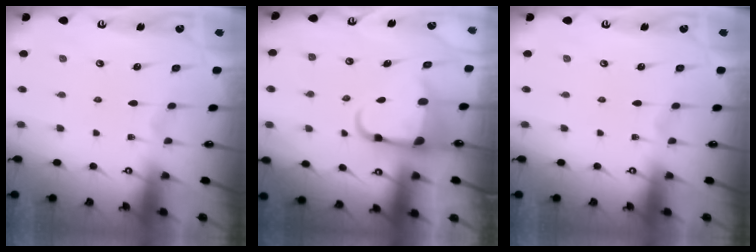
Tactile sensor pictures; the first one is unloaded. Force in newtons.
{"total": 5.4, "press": 5.2, "slide": 1.3}
{"total": 0.0}